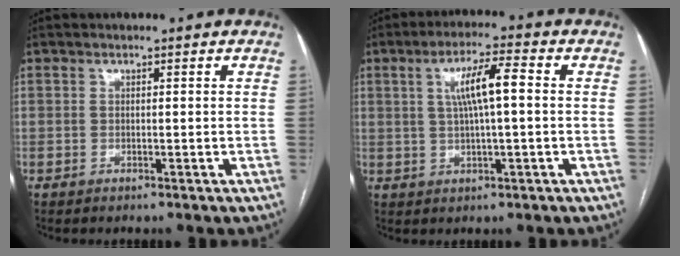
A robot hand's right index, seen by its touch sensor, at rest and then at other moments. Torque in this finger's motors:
{"motor_torque": [0.27, 0.01, 0.19, 0.06]}